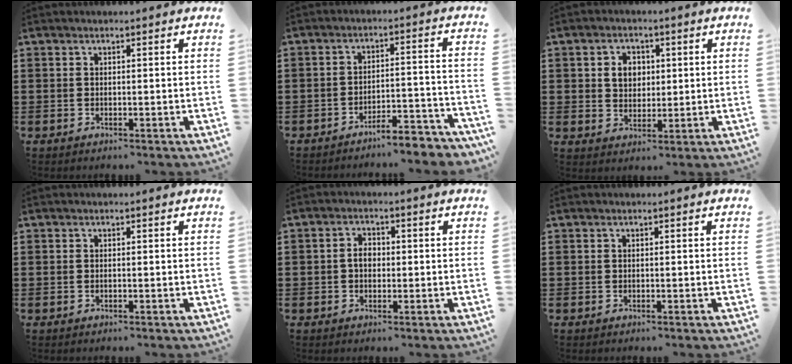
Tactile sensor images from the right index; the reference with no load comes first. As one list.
[{"total": 5.1, "force": [-4.9, 0.0, 1.5], "torque": [-0.026, -0.001, -0.098]}, {"total": 3.9, "force": [0.7, 3.1, 2.2], "torque": [-0.054, 0.012, 0.010]}, {"total": 0.0}, {"total": 2.4, "force": [-0.2, 1.5, 1.9], "torque": [-0.036, 0.005, -0.005]}, {"total": 0.0}]